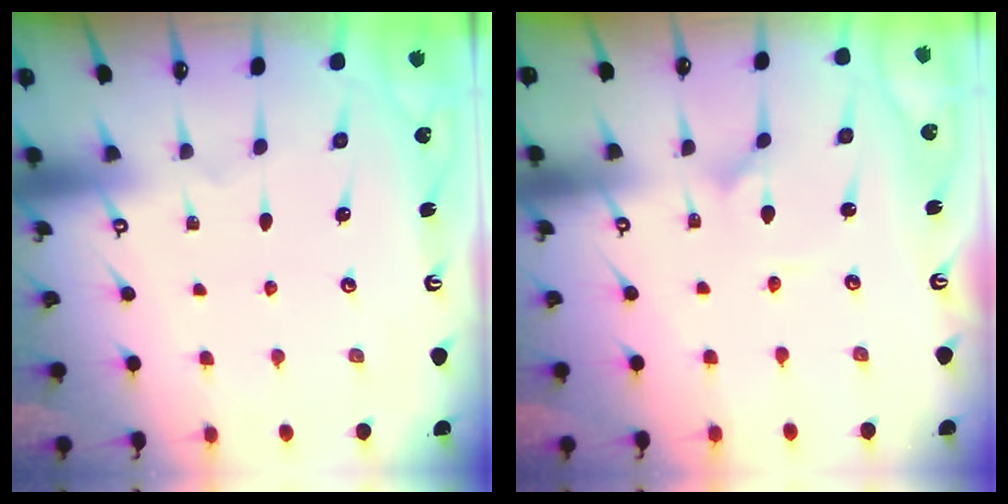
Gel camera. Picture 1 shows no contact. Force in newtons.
{"total": 0.9, "press": 0.9, "slide": 0.0}